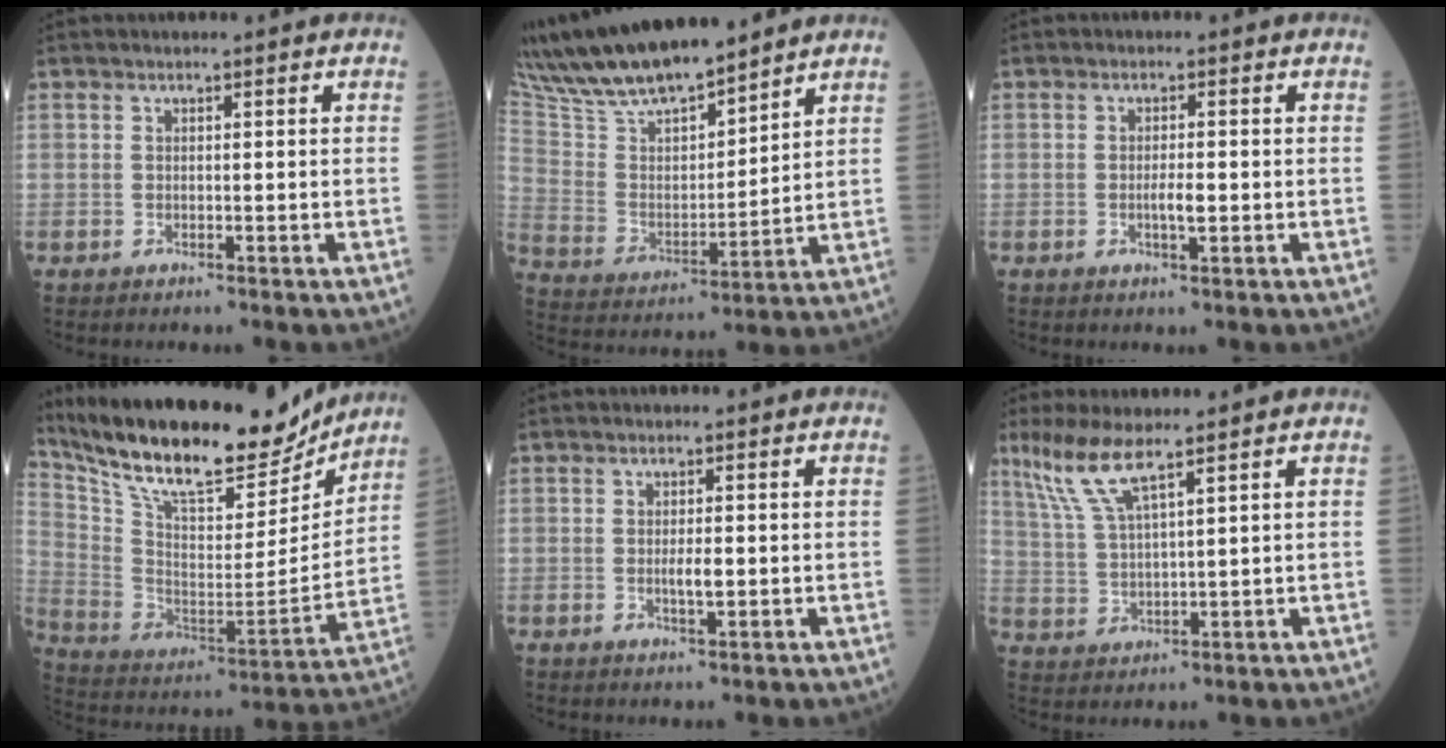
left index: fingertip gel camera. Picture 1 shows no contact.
{"total": 18.0, "force": [15.7, 3.3, 8.2], "torque": [-0.161, 0.014, 0.297]}
{"total": 2.1, "force": [-0.4, 0.4, 2.1], "torque": [-0.040, 0.000, -0.006]}
{"total": 24.2, "force": [21.0, 5.6, 10.7], "torque": [-0.204, -0.012, 0.339]}
{"total": 2.2, "force": [-0.1, 0.6, 2.1], "torque": [-0.042, -0.002, -0.001]}
{"total": 7.0, "force": [5.0, 0.4, 4.8], "torque": [-0.112, 0.002, 0.106]}